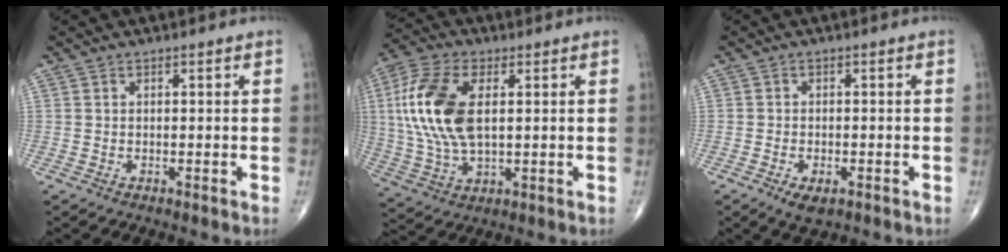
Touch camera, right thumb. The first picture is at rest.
{"total": 16.2, "force": [2.7, 8.3, 13.6], "torque": [-0.296, 0.003, 0.052]}
{"total": 3.6, "force": [-1.8, 1.8, 2.6], "torque": [-0.044, 0.000, -0.026]}